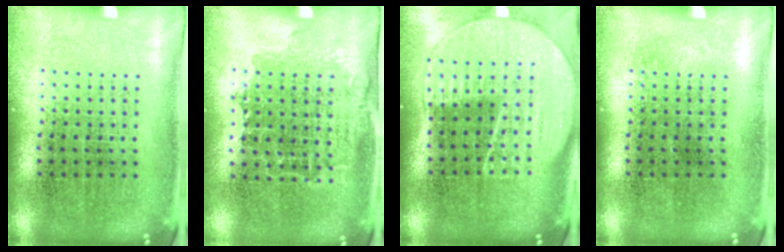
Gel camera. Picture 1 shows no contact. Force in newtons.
{"total": 1.1, "press": 0.9, "slide": 0.5}
{"total": 2.0, "press": 1.8, "slide": 0.9}
{"total": 0.0}